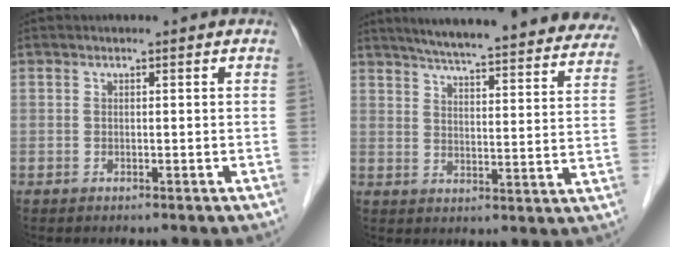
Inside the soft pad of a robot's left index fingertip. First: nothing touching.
{"total": 30.5, "force": [27.4, 3.9, 12.9], "torque": [-0.190, -0.049, 0.328]}